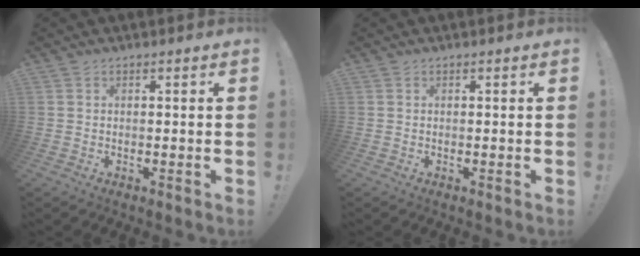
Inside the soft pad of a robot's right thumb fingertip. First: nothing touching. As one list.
[{"total": 0.0}]